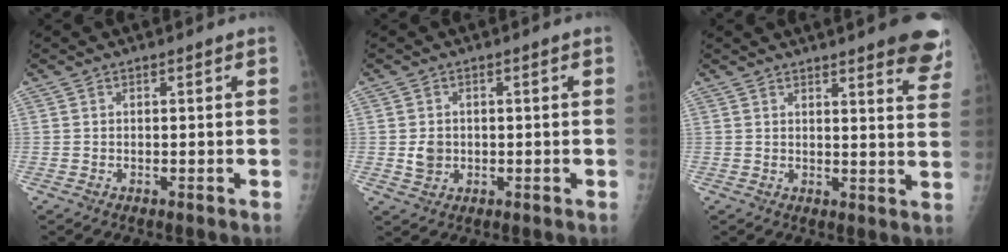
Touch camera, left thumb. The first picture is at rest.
{"total": 2.9, "force": [-0.2, 2.6, 1.4], "torque": [-0.010, 0.002, 0.002]}
{"total": 11.3, "force": [8.1, 2.1, 7.5], "torque": [-0.061, -0.036, 0.081]}